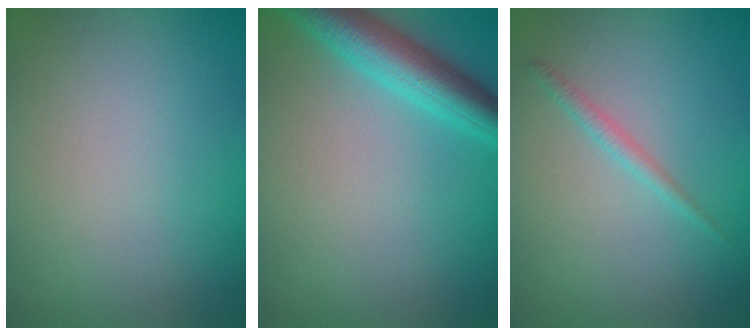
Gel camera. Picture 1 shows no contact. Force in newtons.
{"total": 4.8, "press": 4.8, "slide": 0.1}
{"total": 1.1, "press": 1.1, "slide": 0.1}